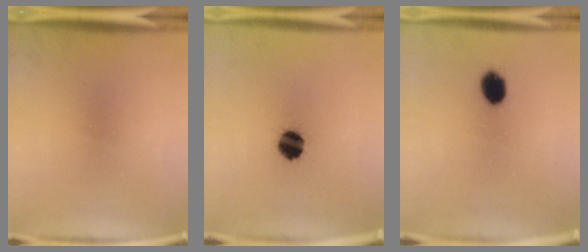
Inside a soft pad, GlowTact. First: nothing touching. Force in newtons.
{"total": 8.2}
{"total": 6.6}